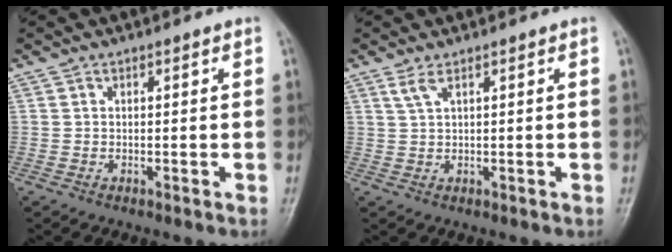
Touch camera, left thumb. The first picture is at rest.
{"total": 1.9, "force": [1.2, 0.3, 1.5], "torque": [-0.038, 0.004, 0.031]}